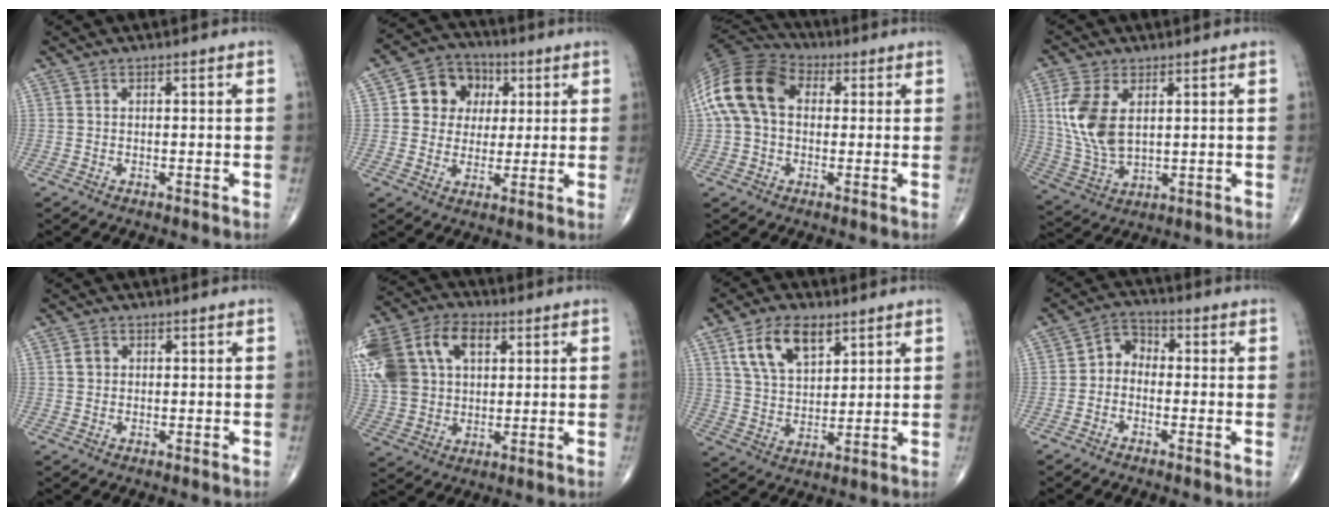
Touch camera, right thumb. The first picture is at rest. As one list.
[{"total": 10.4, "force": [2.5, 9.1, 4.4], "torque": [-0.027, 0.003, 0.035]}, {"total": 15.2, "force": [2.2, 10.6, 10.7], "torque": [-0.212, 0.039, 0.031]}, {"total": 11.8, "force": [2.8, 6.8, 9.2], "torque": [-0.197, -0.011, 0.063]}, {"total": 1.8, "force": [0.4, 1.5, 0.8], "torque": [-0.010, 0.002, 0.006]}, {"total": 24.0, "force": [7.3, 16.8, 15.5], "torque": [-0.362, 0.051, 0.141]}, {"total": 11.3, "force": [5.8, 6.3, 7.3], "torque": [-0.116, -0.022, 0.114]}, {"total": 4.8, "force": [-0.9, 3.8, 2.7], "torque": [-0.025, 0.023, -0.036]}]